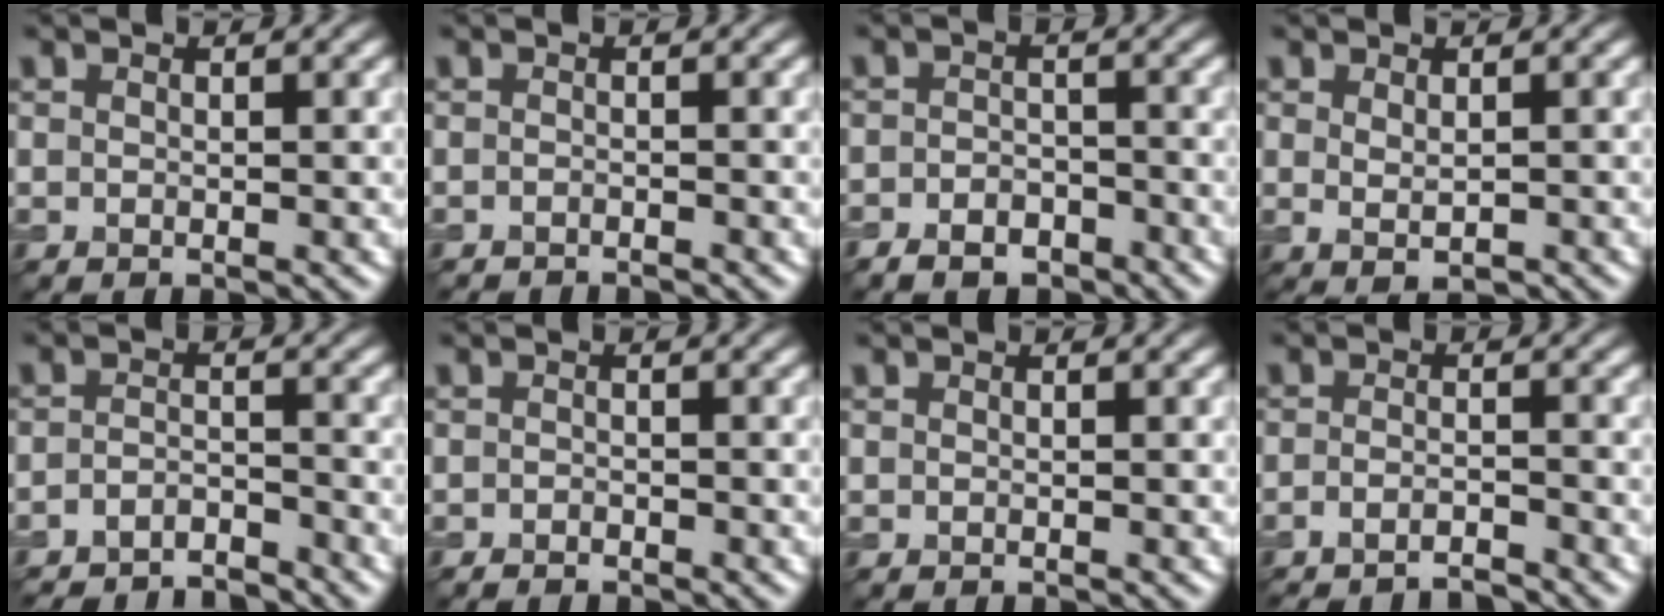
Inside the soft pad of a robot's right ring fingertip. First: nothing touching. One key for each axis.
{"total": 1.6, "fx": -1.6, "fy": 0.1, "fz": 0.2, "tx": 0.001, "ty": -0.010, "tz": -0.027}
{"total": 4.0, "fx": -3.0, "fy": 2.0, "fz": 1.7, "tx": -0.019, "ty": 0.001, "tz": -0.053}
{"total": 1.6, "fx": 0.0, "fy": 0.5, "fz": 1.5, "tx": -0.028, "ty": -0.005, "tz": 0.005}
{"total": 4.5, "fx": -4.3, "fy": 0.8, "fz": 1.1, "tx": -0.023, "ty": -0.013, "tz": -0.077}
{"total": 0.9, "fx": -0.7, "fy": 0.3, "fz": 0.4, "tx": -0.006, "ty": -0.003, "tz": -0.013}
{"total": 0.0}
{"total": 3.0, "fx": -2.6, "fy": 0.5, "fz": 1.4, "tx": -0.020, "ty": -0.003, "tz": -0.051}